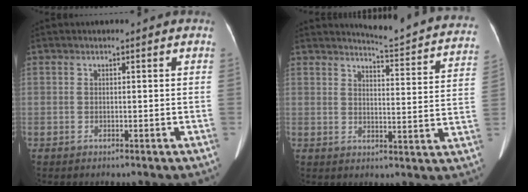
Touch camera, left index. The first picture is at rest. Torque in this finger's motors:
{"motor_torque": [0.49, -1.00, 0.01, 0.01]}